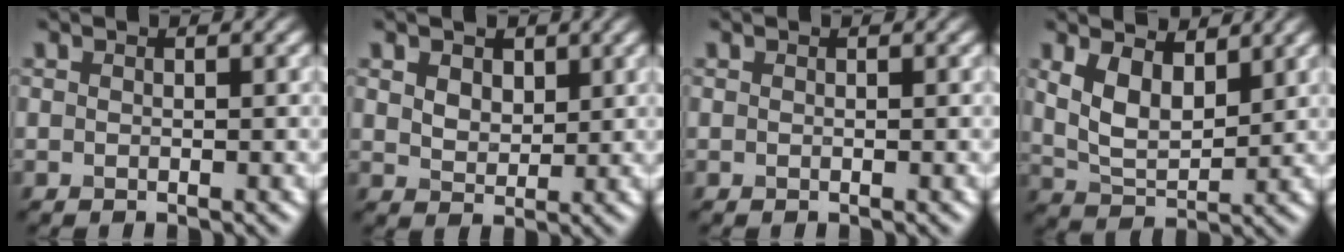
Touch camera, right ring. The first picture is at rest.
{"total": 3.3, "force": [1.6, 2.2, 1.8], "torque": [-0.037, 0.010, 0.018]}
{"total": 0.0}
{"total": 5.2, "force": [2.4, 2.6, 3.8], "torque": [-0.084, -0.003, 0.045]}